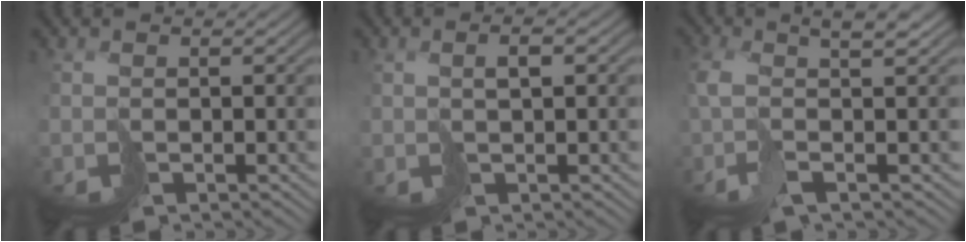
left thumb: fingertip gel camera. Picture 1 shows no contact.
{"total": 1.8, "force": [0.8, 0.4, 1.6], "torque": [-0.029, 0.006, 0.016]}
{"total": 6.9, "force": [0.1, 2.0, 6.6], "torque": [-0.116, 0.006, -0.007]}